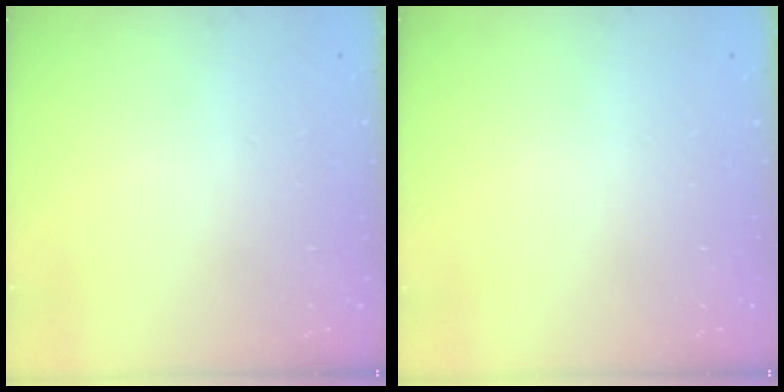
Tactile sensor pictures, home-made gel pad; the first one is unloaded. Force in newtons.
{"total": 0.0}